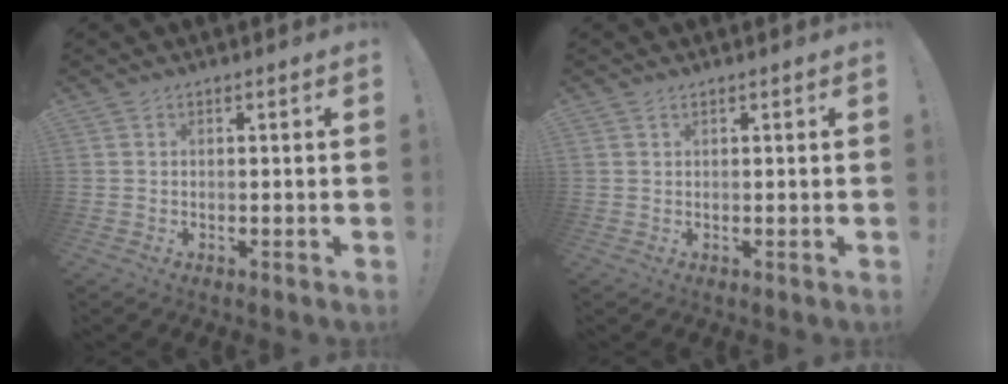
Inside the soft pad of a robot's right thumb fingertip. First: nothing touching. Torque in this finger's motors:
{"motor_torque": [0.06, -0.29, -0.20, 0.40, 0.11]}